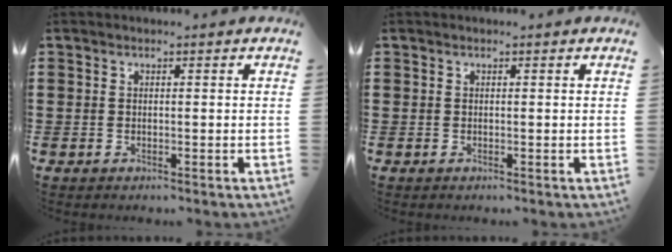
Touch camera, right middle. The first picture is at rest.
{"total": 0.0}